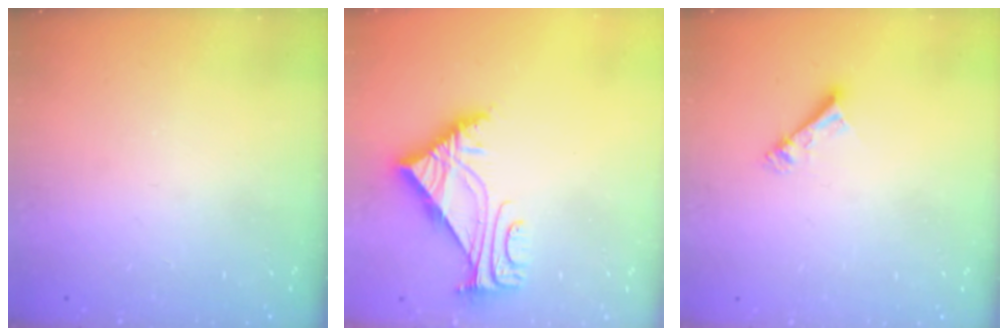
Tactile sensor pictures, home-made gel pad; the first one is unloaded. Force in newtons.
{"total": 6.1, "press": 6.1, "slide": 0.0}
{"total": 4.6, "press": 4.6, "slide": 0.4}